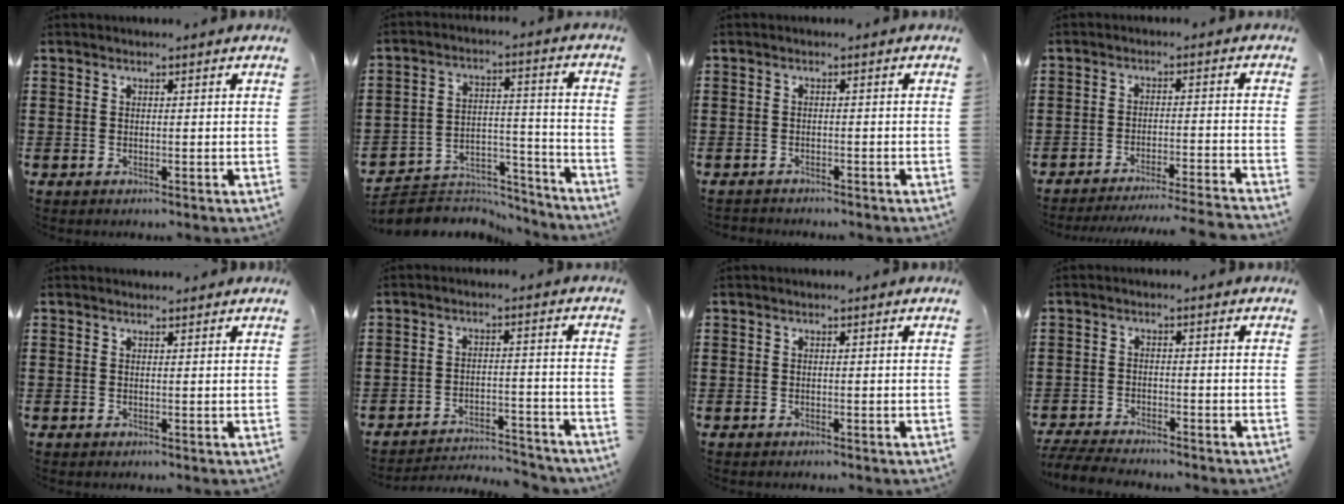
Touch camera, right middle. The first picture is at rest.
{"total": 5.3, "force": [-4.9, 2.0, 0.5], "torque": [-0.011, 0.012, -0.097]}
{"total": 1.0, "force": [-1.0, 0.0, -0.1], "torque": [-0.002, 0.000, -0.021]}
{"total": 4.0, "force": [-3.8, -0.5, 1.1], "torque": [-0.020, -0.009, -0.077]}
{"total": 0.6, "force": [0.6, -0.1, 0.0], "torque": [0.004, -0.005, 0.011]}
{"total": 3.9, "force": [-3.8, 0.3, 0.8], "torque": [-0.027, -0.002, -0.082]}
{"total": 0.0}
{"total": 4.0, "force": [-3.9, 0.3, 1.0], "torque": [-0.031, -0.009, -0.083]}